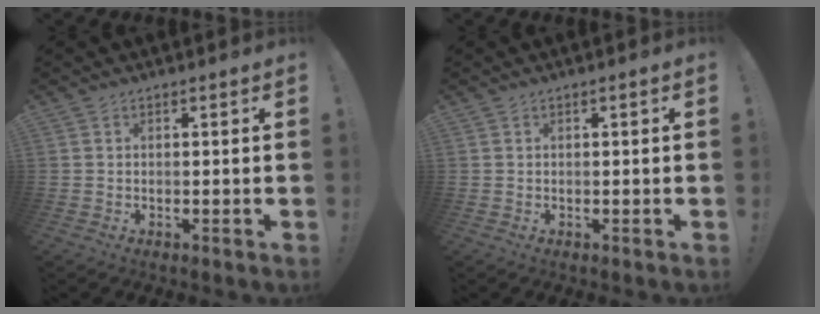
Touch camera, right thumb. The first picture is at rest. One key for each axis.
{"total": 0.6, "fx": -0.1, "fy": -0.1, "fz": 0.6, "tx": -0.013, "ty": 0.001, "tz": -0.003}